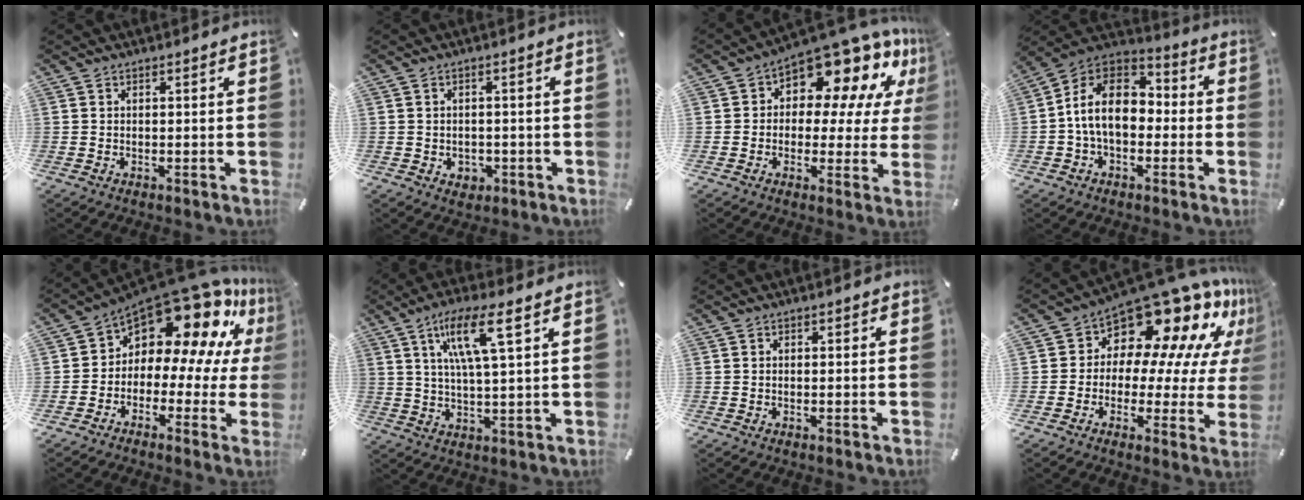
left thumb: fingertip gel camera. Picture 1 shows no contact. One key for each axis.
{"total": 2.6, "fx": -0.6, "fy": 2.4, "fz": 0.7, "tx": -0.006, "ty": 0.001, "tz": -0.014}
{"total": 12.9, "fx": 8.6, "fy": 6.7, "fz": 6.9, "tx": -0.105, "ty": -0.078, "tz": 0.151}
{"total": 13.7, "fx": -1.5, "fy": 9.6, "fz": 9.6, "tx": -0.205, "ty": 0.022, "tz": -0.030}
{"total": 15.2, "fx": 10.5, "fy": 7.7, "fz": 7.8, "tx": -0.133, "ty": -0.100, "tz": 0.179}
{"total": 11.4, "fx": 5.0, "fy": 1.8, "fz": 10.1, "tx": -0.194, "ty": 0.004, "tz": 0.082}
{"total": 0.0}
{"total": 16.2, "fx": 12.4, "fy": 7.2, "fz": 7.4, "tx": -0.114, "ty": -0.122, "tz": 0.209}